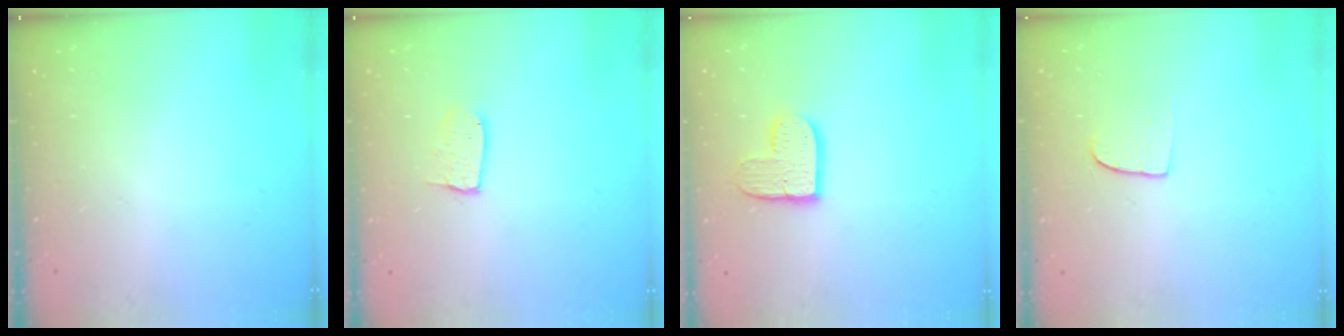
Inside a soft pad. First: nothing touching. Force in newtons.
{"total": 4.2, "press": 4.2, "slide": 0.4}
{"total": 10.3, "press": 10.2, "slide": 0.9}
{"total": 6.4, "press": 6.3, "slide": 0.4}